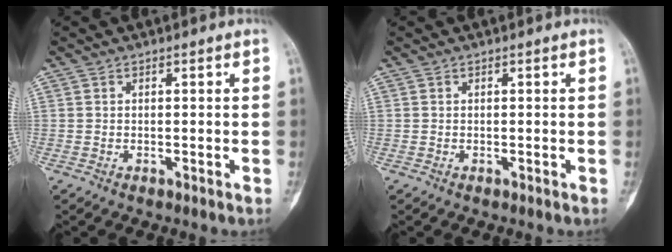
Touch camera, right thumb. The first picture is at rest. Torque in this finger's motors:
{"motor_torque": [0.69, 0.40, -0.04, -0.04, 0.03]}